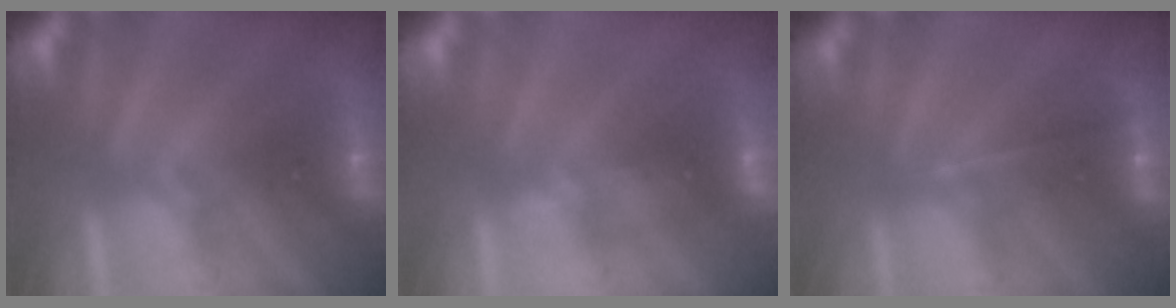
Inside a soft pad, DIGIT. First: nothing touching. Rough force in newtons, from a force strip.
{"total": 3.0}
{"total": 1.6}